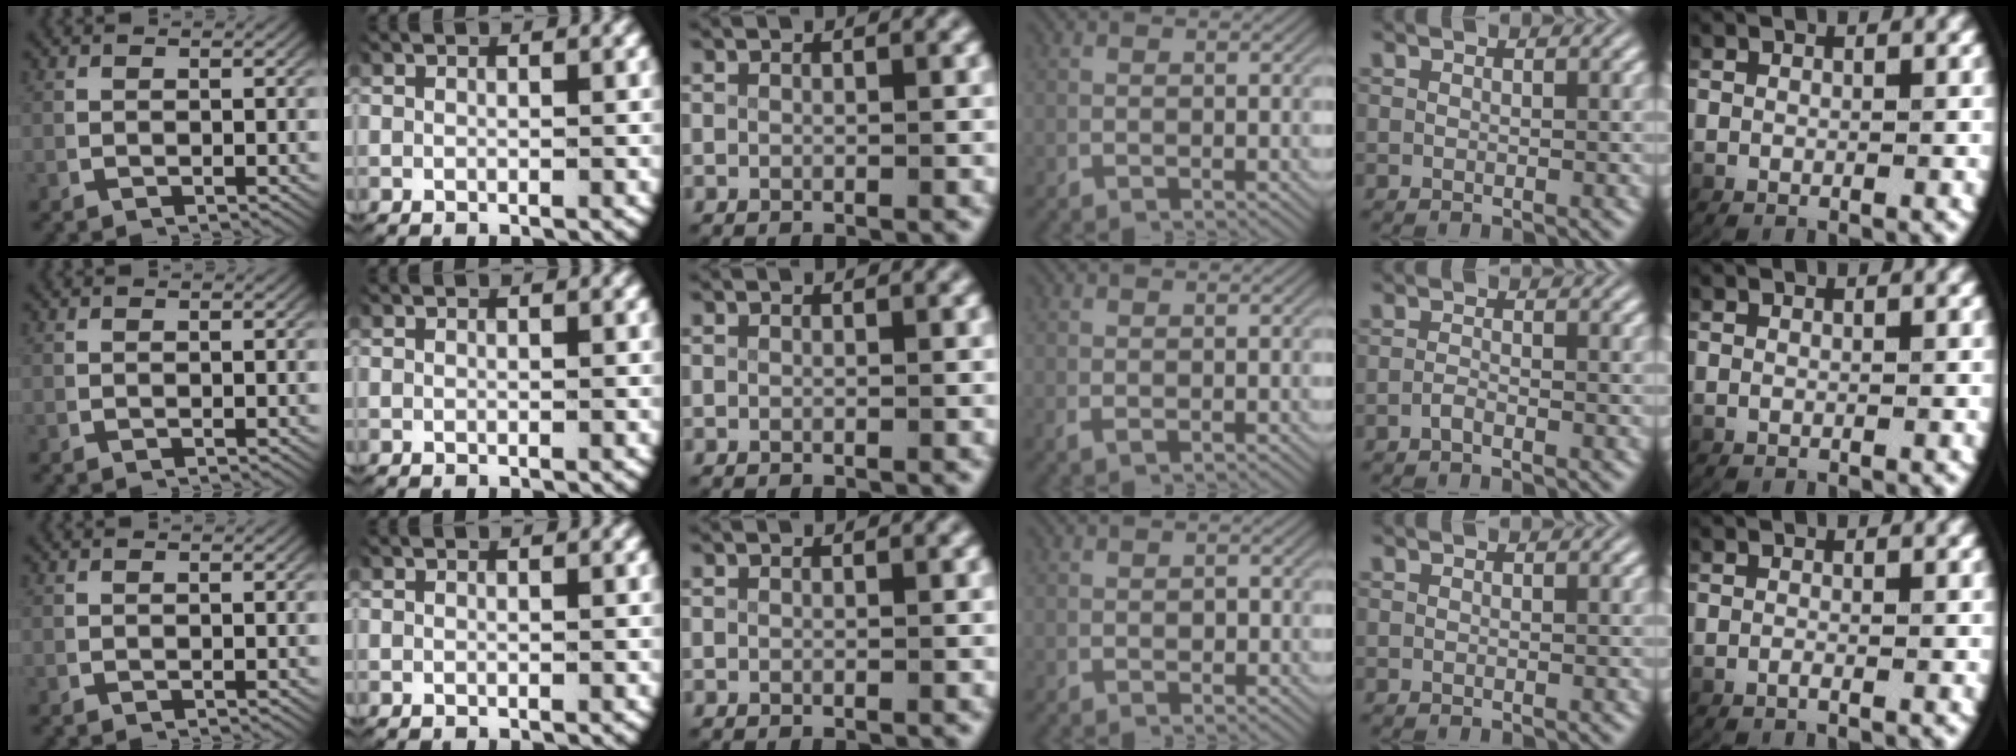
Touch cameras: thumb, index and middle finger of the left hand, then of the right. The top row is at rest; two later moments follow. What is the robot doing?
{"motion": "lift_and_place", "object": "paper"}